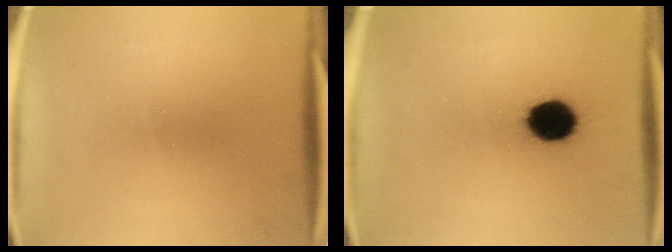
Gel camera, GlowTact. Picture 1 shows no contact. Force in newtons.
{"total": 10.5}